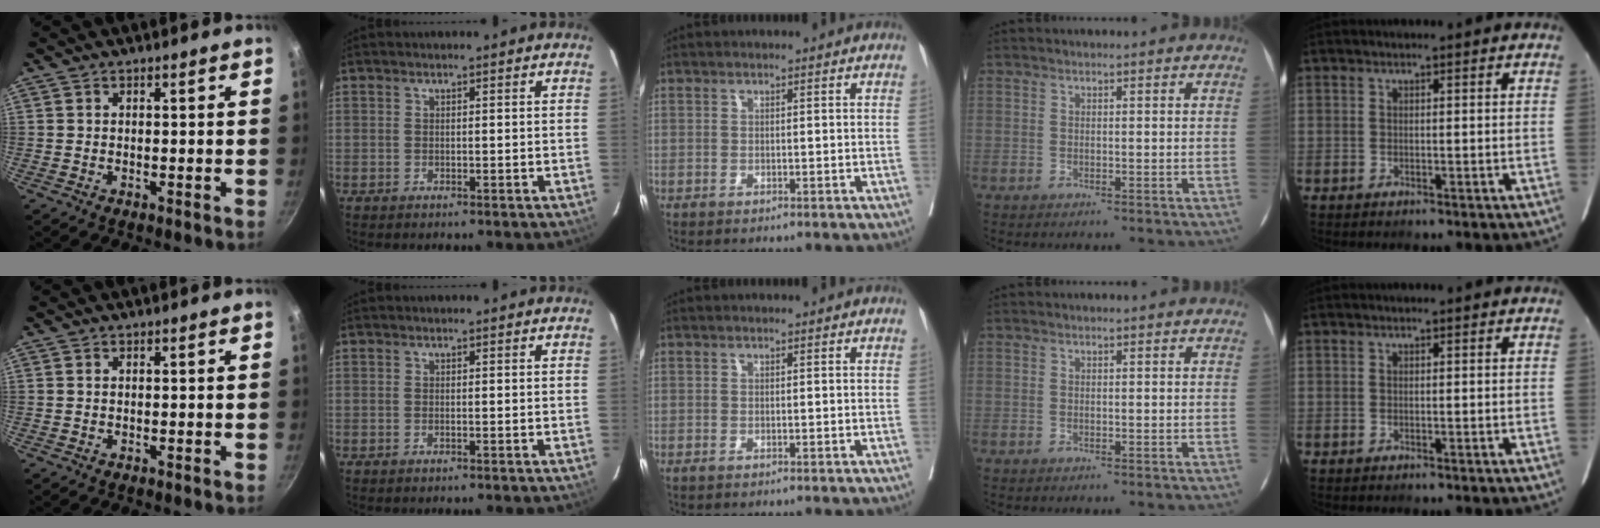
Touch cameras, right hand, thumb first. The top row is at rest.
{}